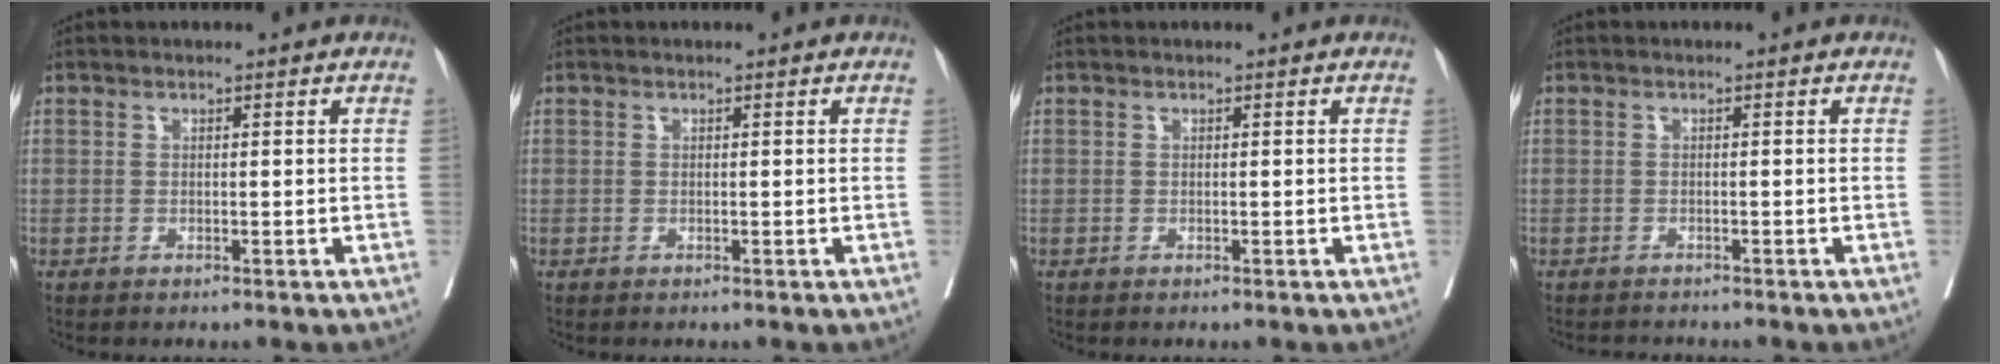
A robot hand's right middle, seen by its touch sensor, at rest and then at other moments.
{"total": 0.0}
{"total": 0.0}
{"total": 1.9, "force": [-1.9, 0.2, 0.1], "torque": [-0.002, -0.006, -0.029]}